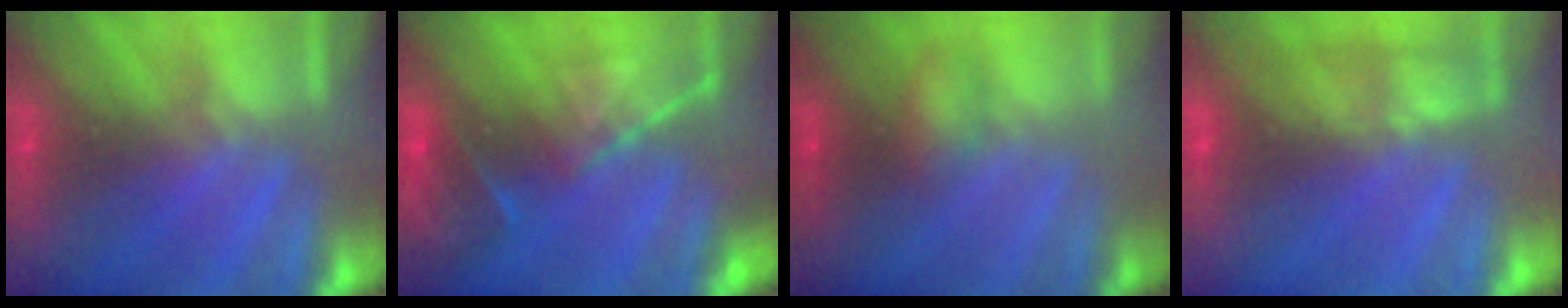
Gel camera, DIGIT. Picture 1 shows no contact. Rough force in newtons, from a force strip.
{"total": 9.0}
{"total": 2.7}
{"total": 2.4}